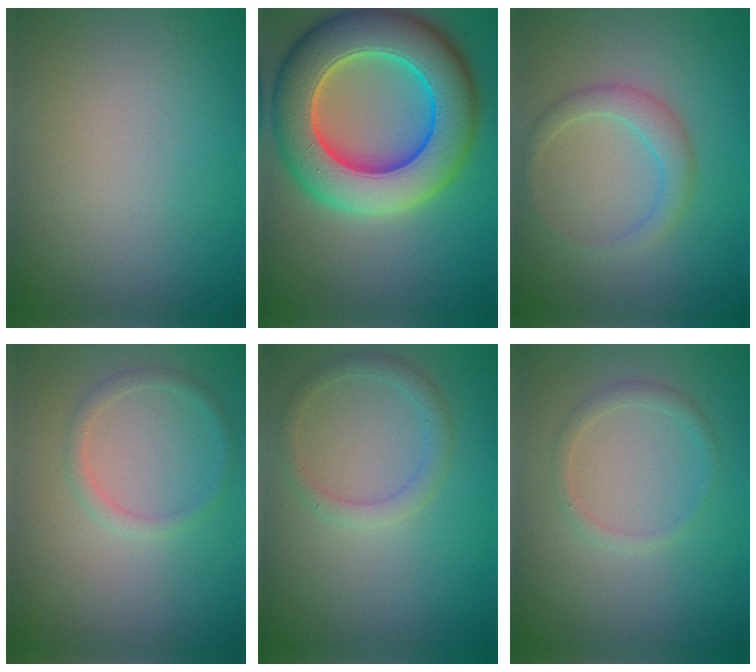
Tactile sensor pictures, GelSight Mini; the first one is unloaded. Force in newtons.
{"total": 12.5, "press": 12.5, "slide": 0.7}
{"total": 2.2, "press": 2.2, "slide": 0.1}
{"total": 1.3, "press": 1.3, "slide": 0.1}
{"total": 1.8, "press": 1.8, "slide": 0.1}
{"total": 1.3, "press": 1.3, "slide": 0.0}